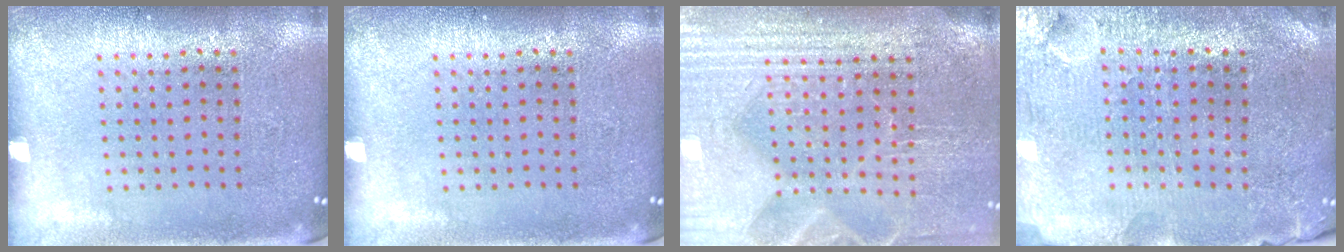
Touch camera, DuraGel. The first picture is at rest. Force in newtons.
{"total": 0.0}
{"total": 4.1, "press": 3.9, "slide": 1.4}
{"total": 3.8, "press": 3.7, "slide": 0.8}